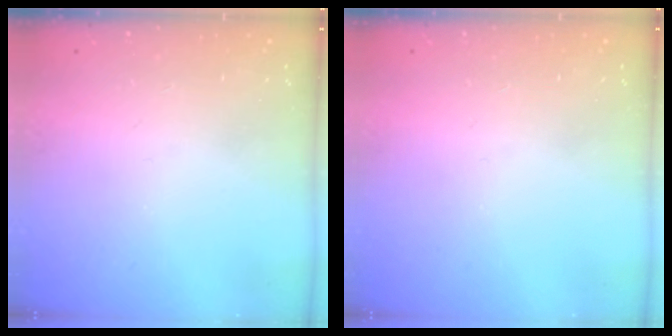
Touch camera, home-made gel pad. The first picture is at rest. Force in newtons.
{"total": 0.0}